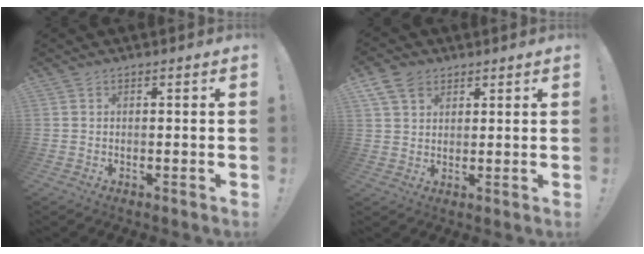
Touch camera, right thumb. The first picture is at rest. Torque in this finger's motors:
{"motor_torque": [0.10, 0.10, 0.10, 0.61, 0.15]}